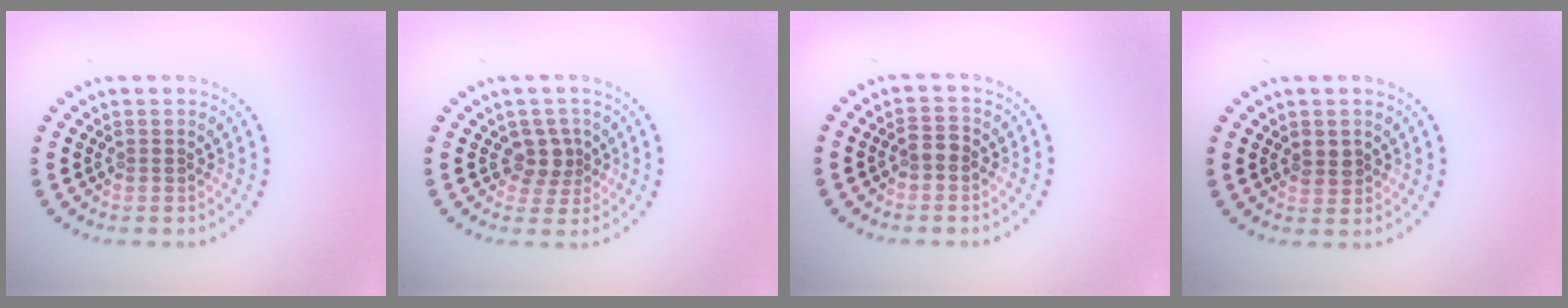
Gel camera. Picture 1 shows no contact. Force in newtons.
{"total": 2.2, "press": 1.8, "slide": 1.2}
{"total": 1.5, "press": 1.4, "slide": 0.4}
{"total": 1.4, "press": 1.4, "slide": 0.3}